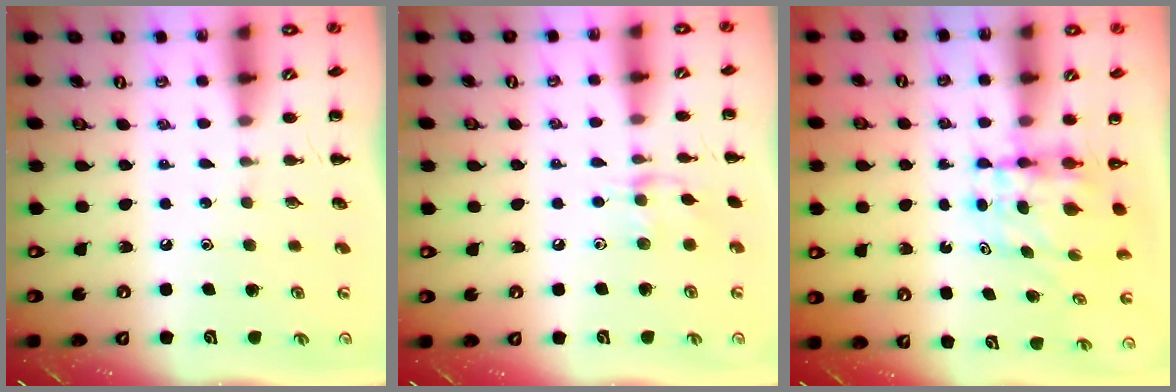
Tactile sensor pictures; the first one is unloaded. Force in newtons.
{"total": 7.3, "press": 7.2, "slide": 1.2}
{"total": 6.0, "press": 5.9, "slide": 1.0}